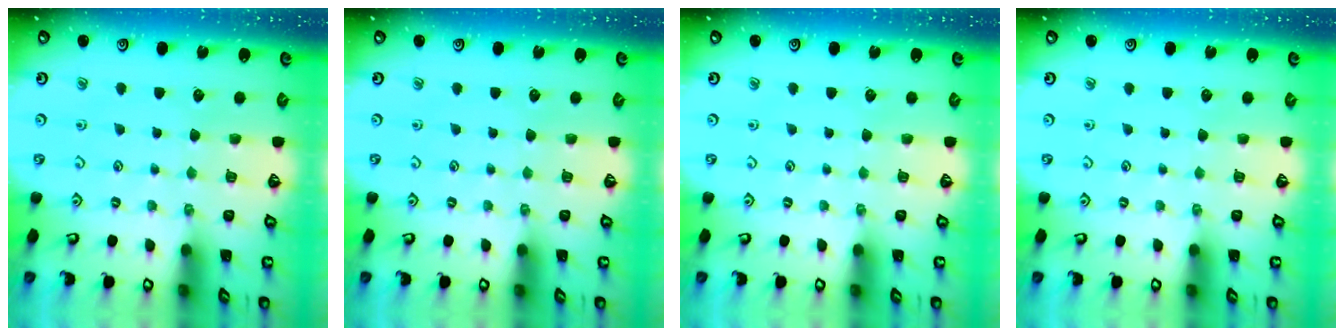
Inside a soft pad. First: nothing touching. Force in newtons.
{"total": 0.0}
{"total": 0.0}
{"total": 0.0}